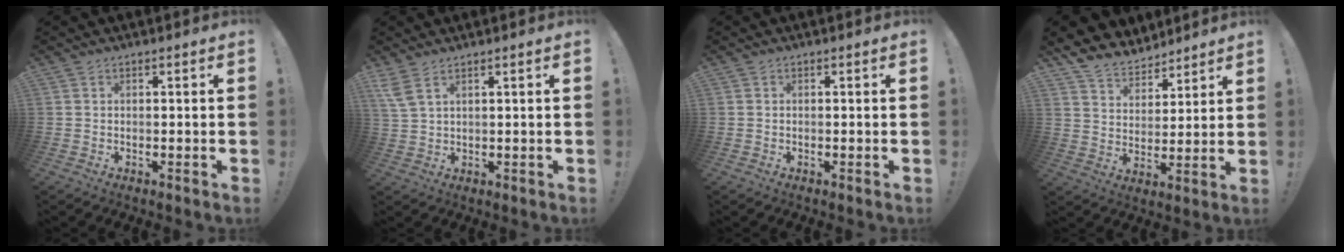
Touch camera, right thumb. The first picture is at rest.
{"total": 4.3, "force": [2.7, 1.2, 3.1], "torque": [-0.062, -0.006, 0.052]}
{"total": 0.0}
{"total": 8.1, "force": [6.9, 4.1, 1.0], "torque": [-0.032, -0.061, 0.136]}